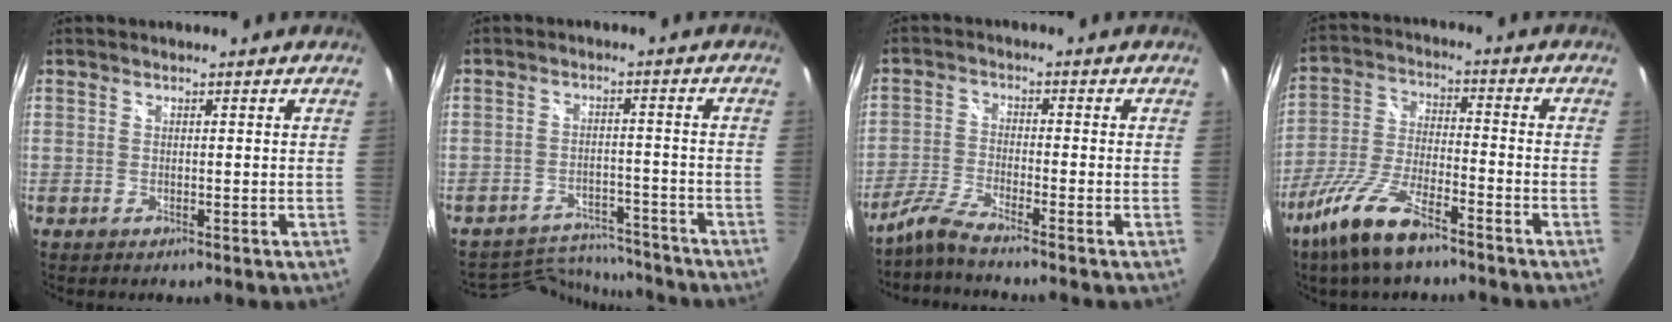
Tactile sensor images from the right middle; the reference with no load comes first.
{"total": 11.9, "force": [-11.3, 3.0, 2.2], "torque": [-0.058, 0.021, -0.157]}
{"total": 3.9, "force": [-3.4, -0.8, 1.8], "torque": [-0.050, -0.004, -0.080]}
{"total": 11.9, "force": [-8.1, 2.9, 8.1], "torque": [-0.178, -0.017, -0.160]}